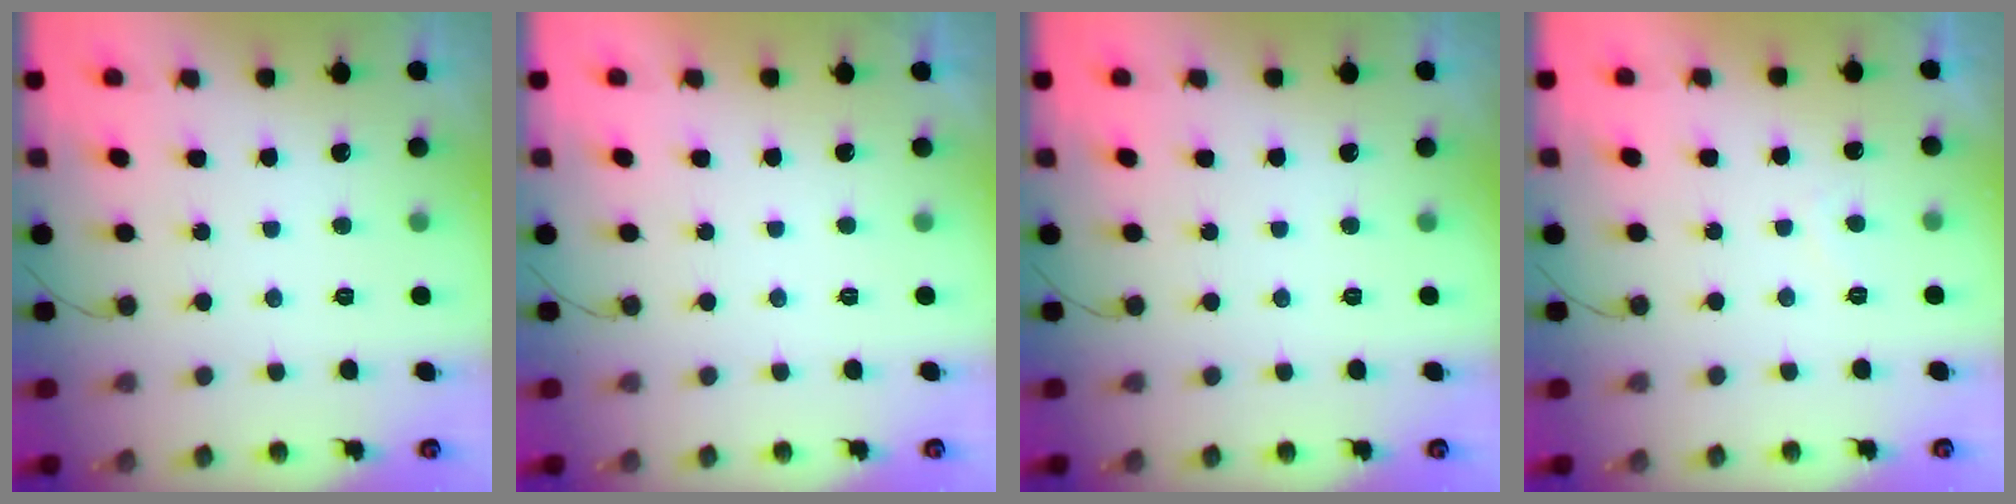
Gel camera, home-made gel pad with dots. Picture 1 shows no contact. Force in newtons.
{"total": 2.3, "press": 2.3, "slide": 0.3}
{"total": 0.0}
{"total": 1.1, "press": 0.8, "slide": 0.7}